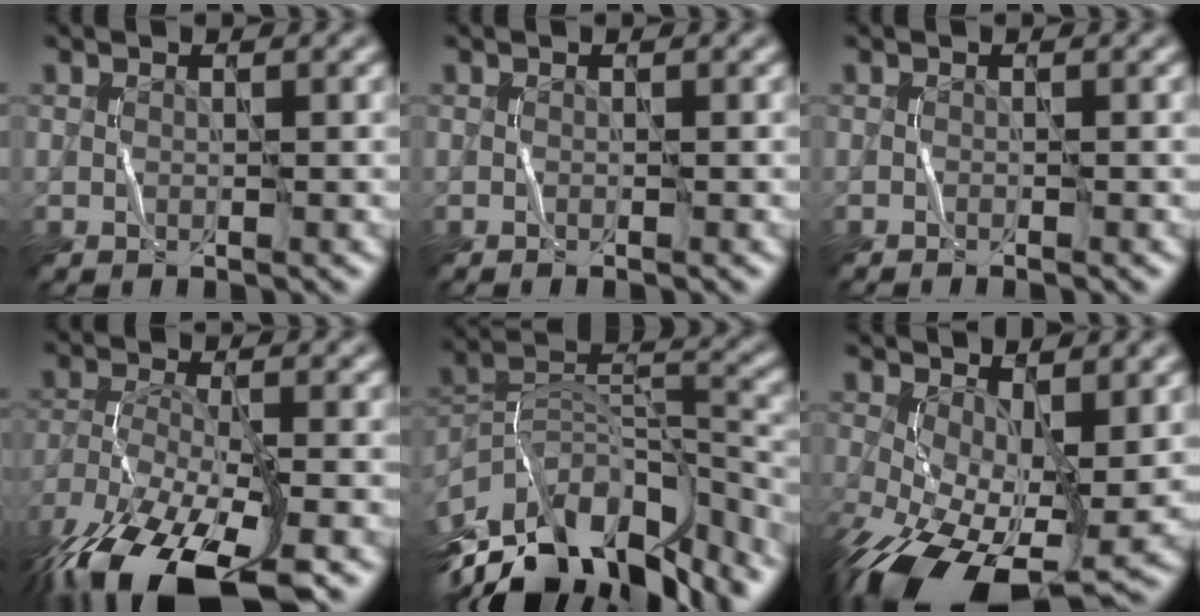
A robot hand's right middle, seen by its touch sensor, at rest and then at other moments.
{"total": 0.0}
{"total": 0.5, "force": [-0.5, 0.0, 0.2], "torque": [-0.001, -0.001, -0.009]}
{"total": 12.9, "force": [-9.5, 3.9, 7.9], "torque": [-0.164, -0.039, -0.157]}
{"total": 13.6, "force": [-9.6, 5.9, 7.7], "torque": [-0.153, 0.022, -0.161]}
{"total": 11.4, "force": [-3.0, 6.0, 9.2], "torque": [-0.181, -0.034, -0.036]}